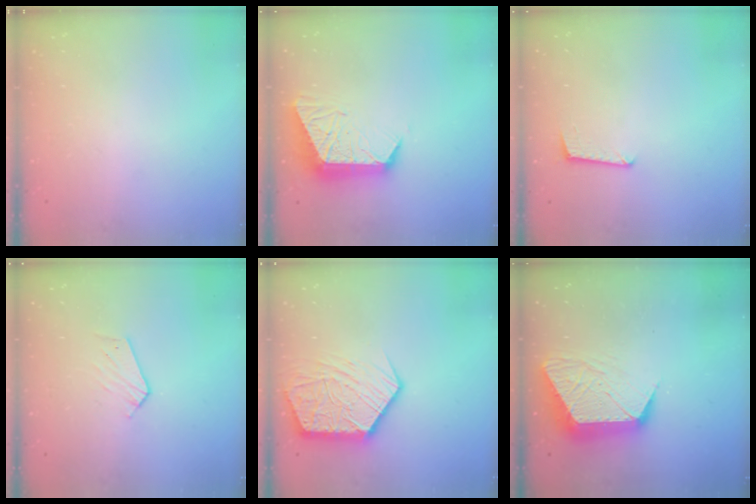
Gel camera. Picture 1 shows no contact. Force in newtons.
{"total": 12.4, "press": 12.4, "slide": 1.5}
{"total": 5.6, "press": 5.5, "slide": 0.5}
{"total": 3.9, "press": 3.9, "slide": 0.3}
{"total": 14.3, "press": 14.2, "slide": 1.3}
{"total": 13.5, "press": 13.5, "slide": 1.0}